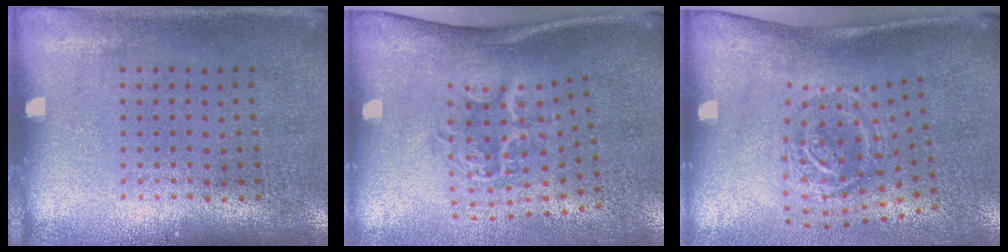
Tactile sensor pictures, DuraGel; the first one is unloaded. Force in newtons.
{"total": 2.1, "press": 1.4, "slide": 1.6}
{"total": 2.0, "press": 1.3, "slide": 1.6}